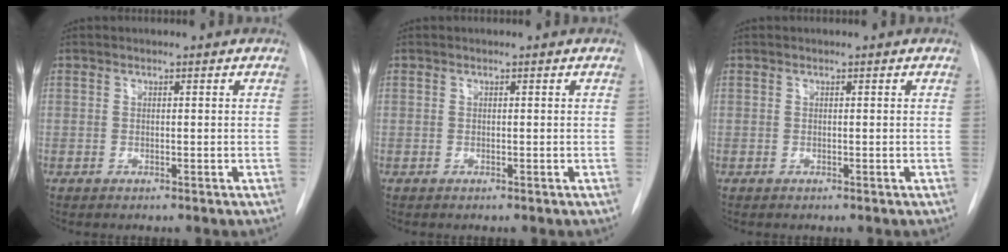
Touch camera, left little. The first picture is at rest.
{"total": 0.0}
{"total": 0.0}